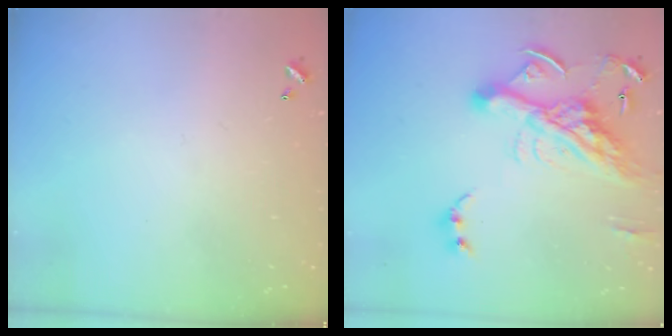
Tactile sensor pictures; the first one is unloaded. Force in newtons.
{"total": 18.2, "press": 18.0, "slide": 2.7}